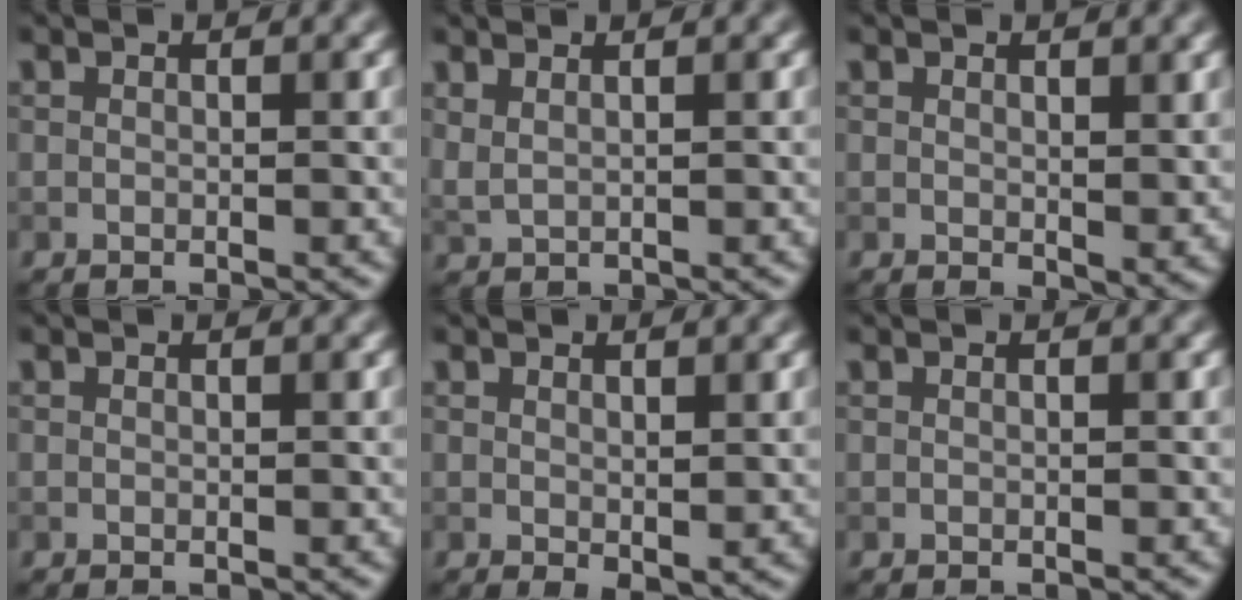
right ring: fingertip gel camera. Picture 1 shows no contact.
{"total": 1.7, "force": [1.2, 0.7, 1.0], "torque": [-0.016, -0.002, 0.020]}
{"total": 2.0, "force": [1.0, 1.0, 1.4], "torque": [-0.018, -0.009, 0.022]}
{"total": 0.0}
{"total": 1.4, "force": [0.4, 0.7, 1.2], "torque": [-0.017, -0.006, 0.013]}
{"total": 0.0}